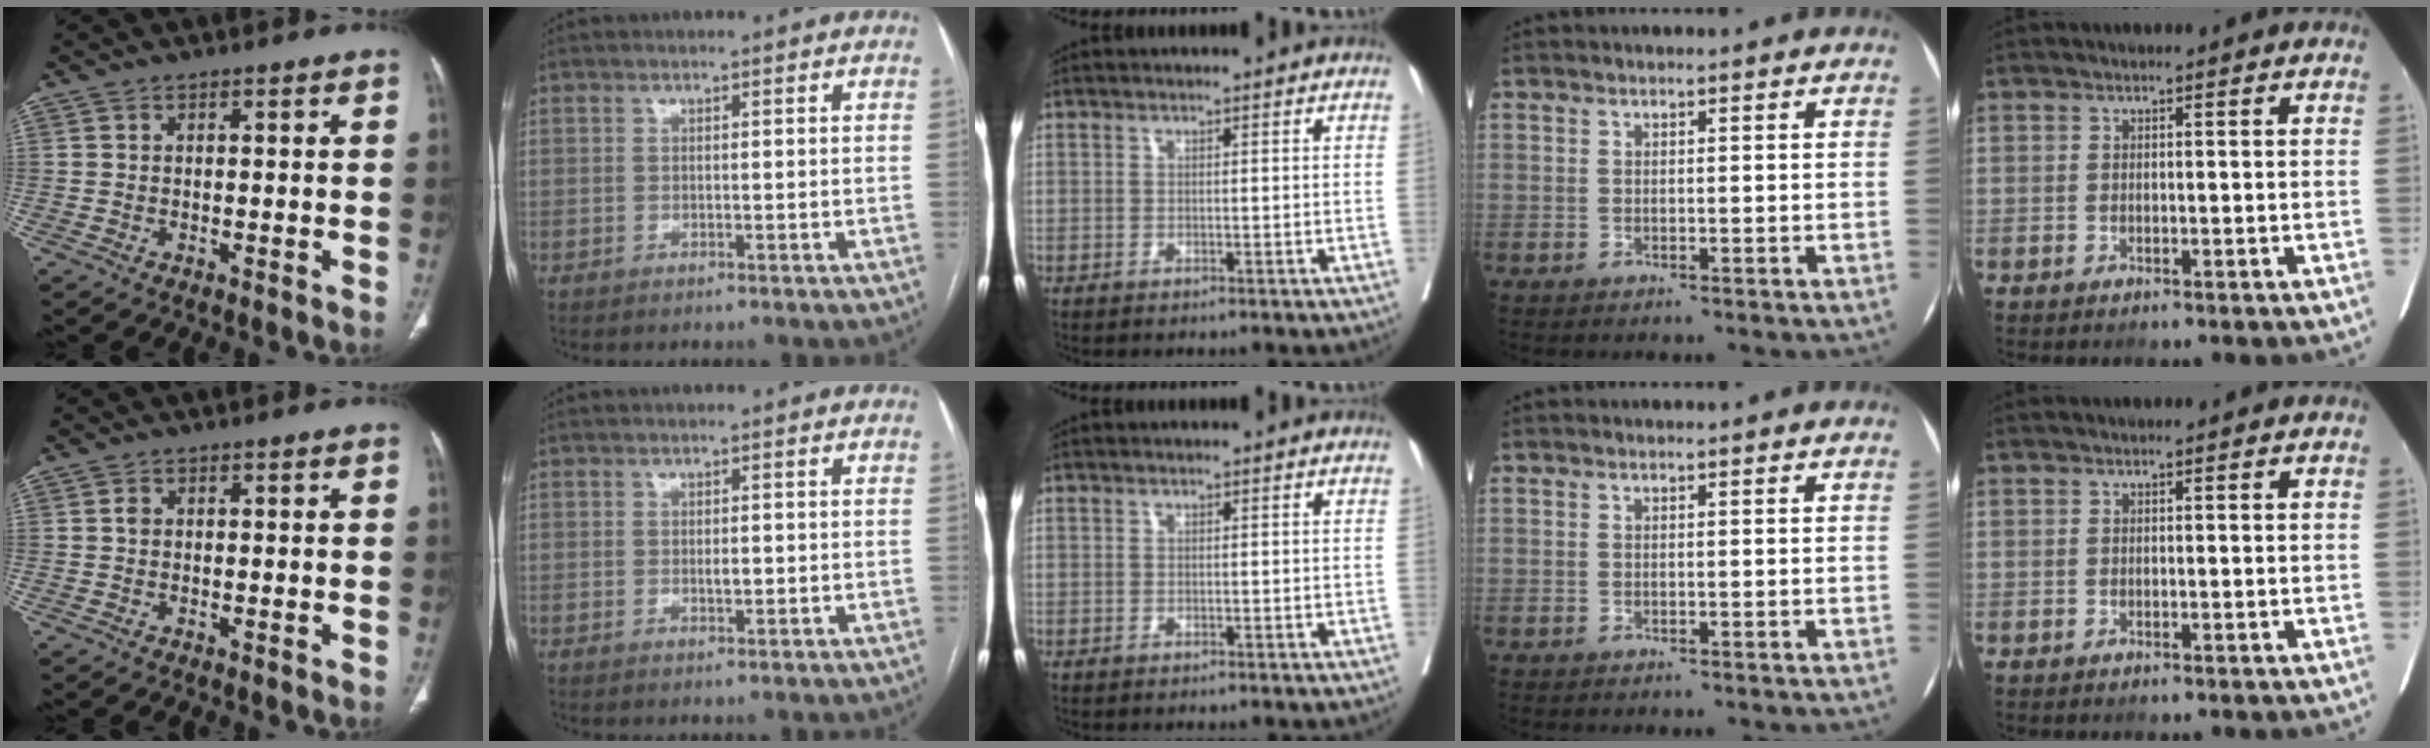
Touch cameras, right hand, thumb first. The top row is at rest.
{"thumb": {"total": 0.9, "force": [0.1, 0.8, 0.5], "torque": [-0.008, 0.002, -0.001]}, "index": {"total": 1.3, "force": [-0.1, 0.5, 1.2], "torque": [-0.021, -0.001, -0.001]}}